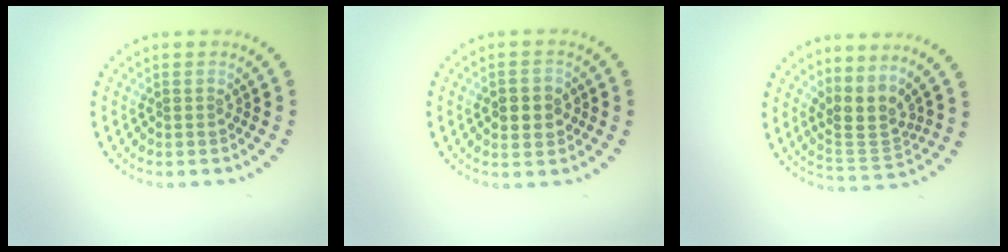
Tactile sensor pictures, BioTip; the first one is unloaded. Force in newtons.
{"total": 2.7, "press": 2.7, "slide": 0.3}
{"total": 3.2, "press": 2.4, "slide": 2.1}